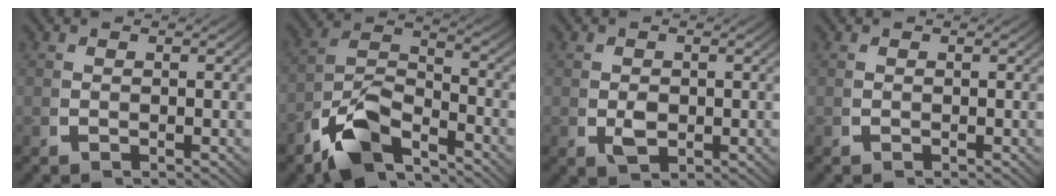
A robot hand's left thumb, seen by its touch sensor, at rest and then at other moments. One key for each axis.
{"total": 8.8, "fx": -3.8, "fy": 5.5, "fz": 5.7, "tx": -0.109, "ty": -0.029, "tz": -0.065}
{"total": 2.4, "fx": -0.2, "fy": 1.7, "fz": 1.7, "tx": -0.035, "ty": -0.015, "tz": 0.007}
{"total": 0.0}